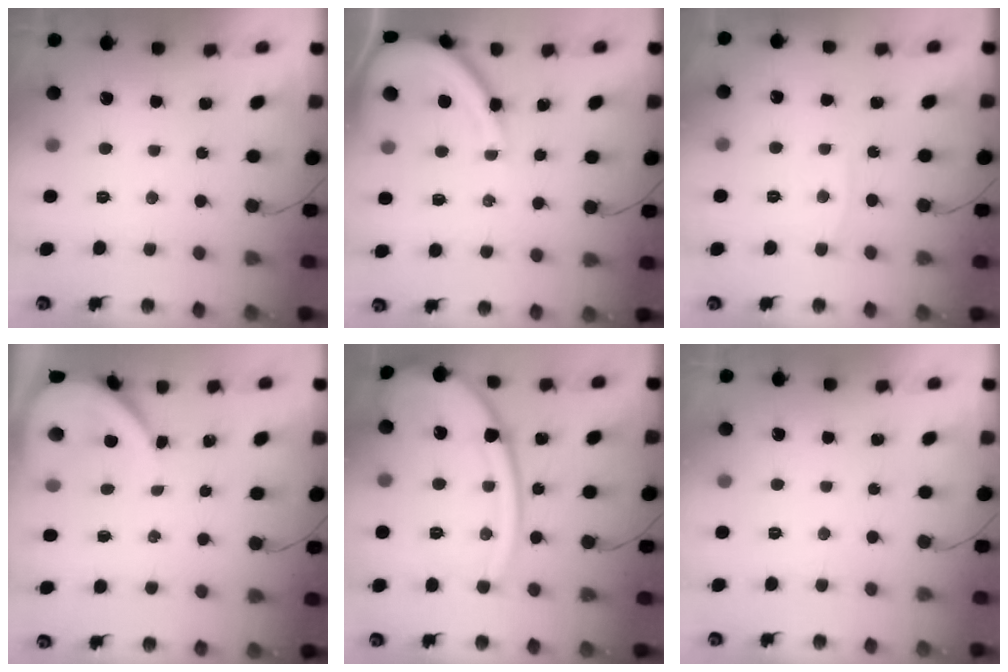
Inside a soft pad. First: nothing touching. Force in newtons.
{"total": 12.4, "press": 12.3, "slide": 1.1}
{"total": 5.4, "press": 5.3, "slide": 0.8}
{"total": 4.5, "press": 4.5, "slide": 0.5}
{"total": 19.4, "press": 19.3, "slide": 1.9}
{"total": 0.0}